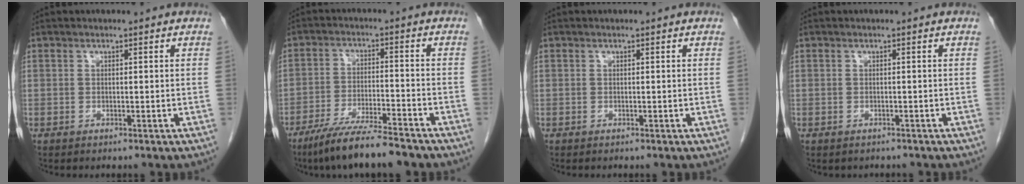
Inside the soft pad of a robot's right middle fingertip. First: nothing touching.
{"total": 11.4, "force": [-9.3, 0.7, 6.5], "torque": [-0.110, -0.030, -0.156]}
{"total": 0.0}
{"total": 1.2, "force": [-1.1, 0.6, 0.1], "torque": [-0.012, -0.002, -0.013]}